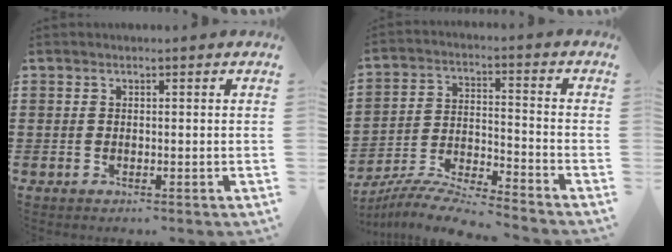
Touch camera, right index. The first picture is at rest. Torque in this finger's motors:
{"motor_torque": [0.83, 1.01, -0.19, -0.21]}